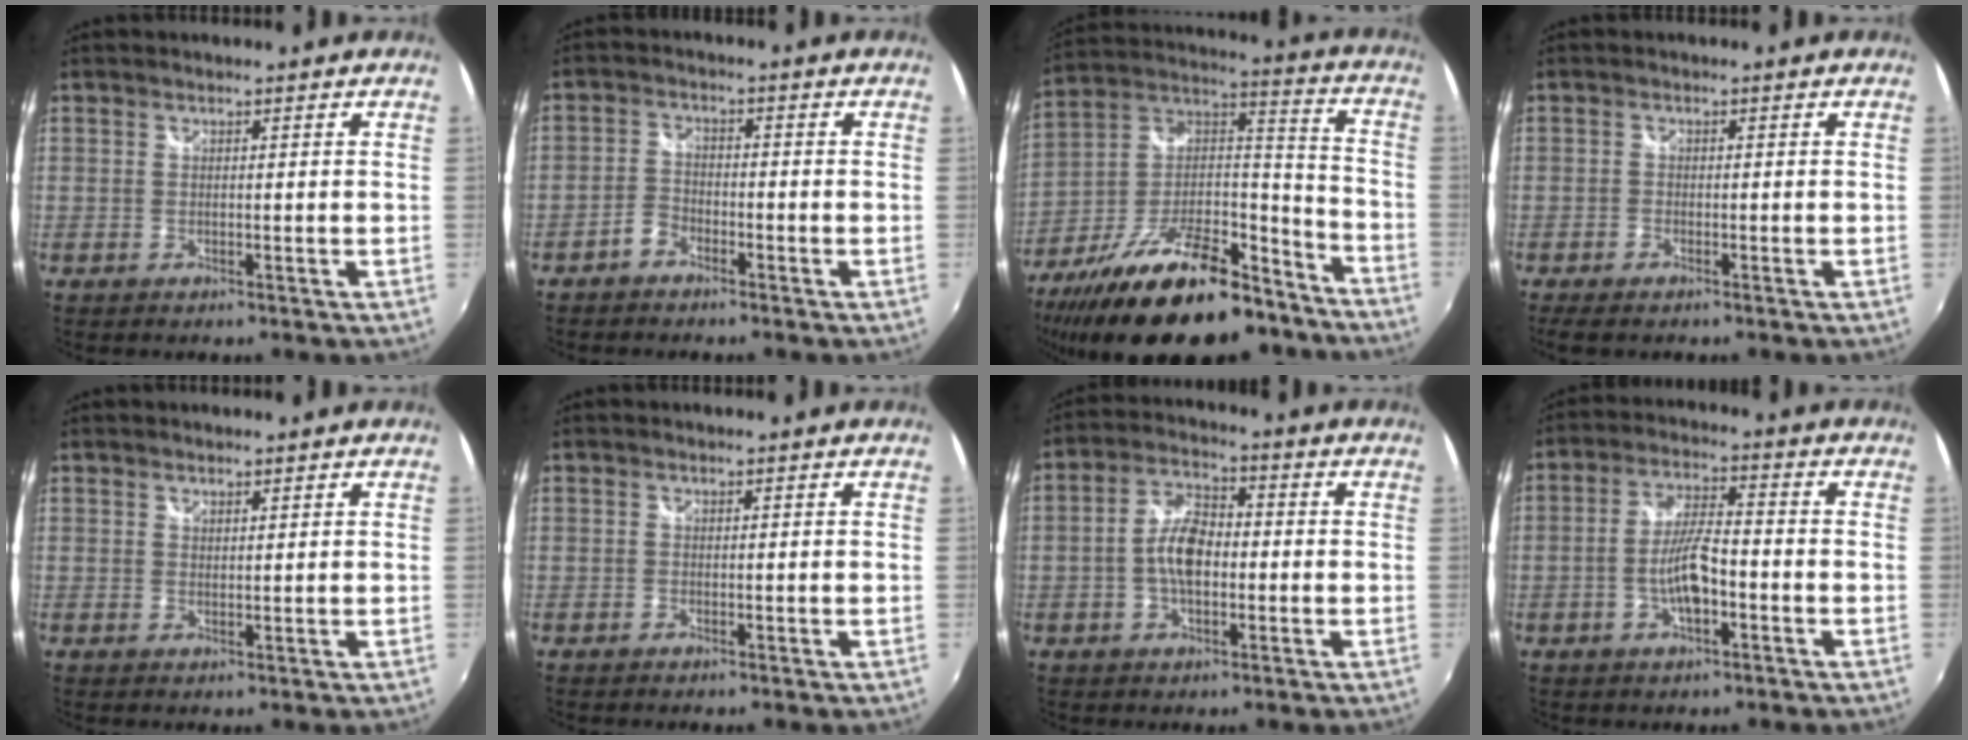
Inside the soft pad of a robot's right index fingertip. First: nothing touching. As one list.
[{"total": 3.0, "force": [-2.3, 1.5, 1.2], "torque": [-0.032, 0.010, -0.044]}, {"total": 29.5, "force": [-20.6, 11.6, 17.5], "torque": [-0.309, 0.005, -0.315]}, {"total": 3.3, "force": [-2.5, 1.2, 1.8], "torque": [-0.044, -0.011, -0.044]}, {"total": 1.2, "force": [1.1, 0.4, 0.3], "torque": [-0.003, 0.001, 0.018]}, {"total": 0.0}, {"total": 7.3, "force": [-1.3, 3.9, 6.1], "torque": [-0.119, 0.014, -0.024]}, {"total": 7.4, "force": [-2.6, 2.0, 6.6], "torque": [-0.129, 0.006, -0.044]}]